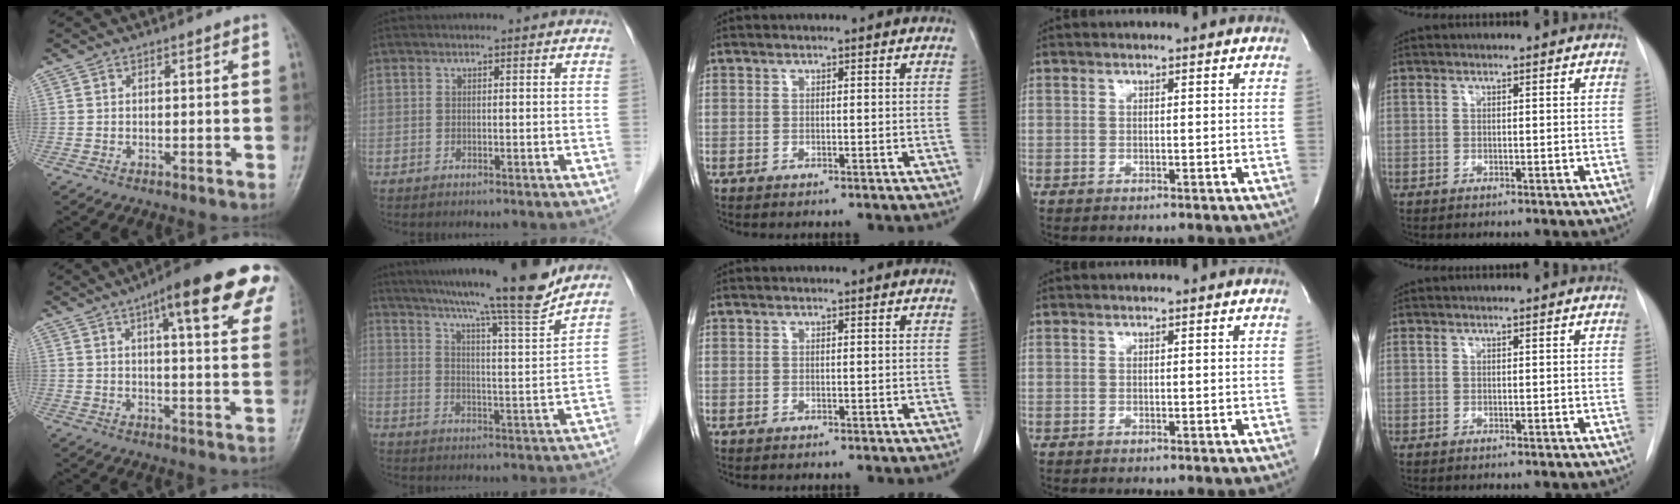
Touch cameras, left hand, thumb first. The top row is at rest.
{"thumb": {"total": 19.5, "force": [10.5, 4.5, 15.8], "torque": [-0.184, -0.019, 0.131]}, "index": {"total": 17.3, "force": [14.9, -1.0, 8.7], "torque": [-0.137, -0.022, 0.214]}}